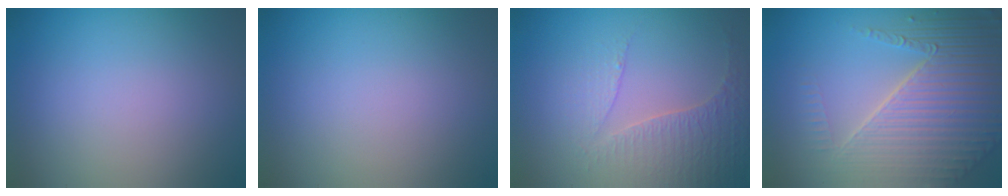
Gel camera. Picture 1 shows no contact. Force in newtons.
{"total": 0.0}
{"total": 4.2, "press": 3.0, "slide": 2.9}
{"total": 7.8, "press": 5.6, "slide": 5.4}